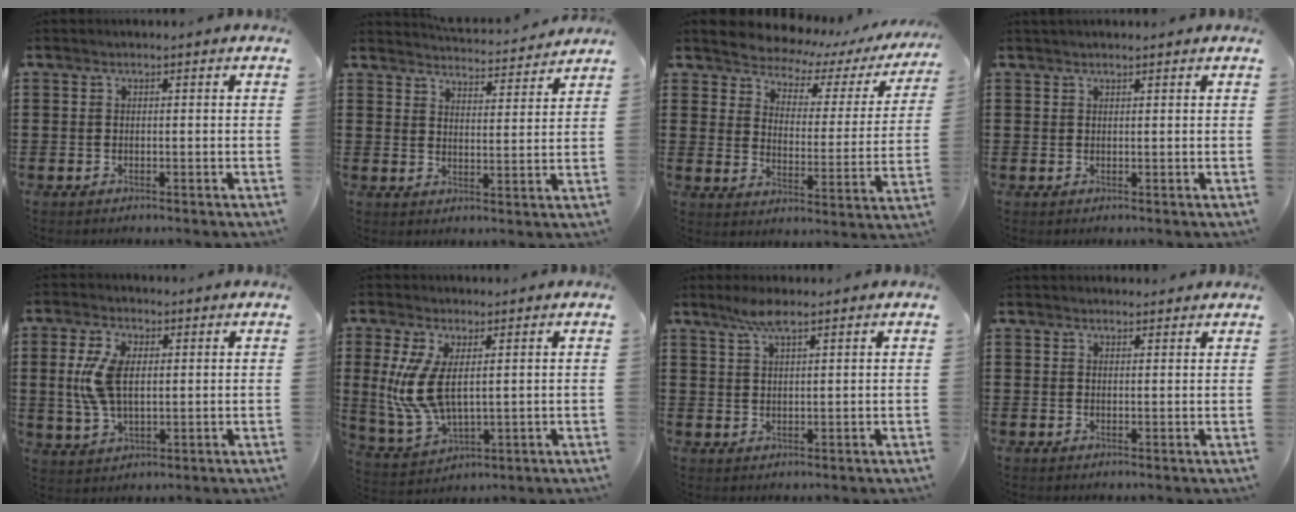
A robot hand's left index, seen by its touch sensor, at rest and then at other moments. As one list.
[{"total": 4.1, "force": [4.1, -0.2, 0.2], "torque": [-0.015, -0.034, 0.067]}, {"total": 3.7, "force": [3.5, 1.2, 0.6], "torque": [-0.040, -0.032, 0.051]}, {"total": 0.9, "force": [0.8, 0.0, 0.4], "torque": [-0.008, -0.001, 0.016]}, {"total": 7.6, "force": [1.3, 4.1, 6.3], "torque": [-0.149, 0.008, 0.017]}, {"total": 9.3, "force": [1.4, 4.1, 8.2], "torque": [-0.196, -0.011, 0.022]}, {"total": 4.0, "force": [2.7, 0.9, 2.9], "torque": [-0.062, 0.005, 0.047]}, {"total": 1.3, "force": [1.3, 0.5, 0.0], "torque": [-0.003, 0.001, 0.026]}]